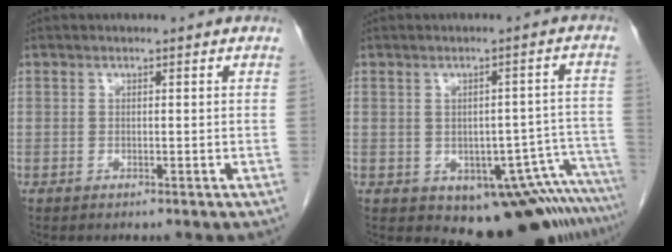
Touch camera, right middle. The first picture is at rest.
{"total": 10.5, "force": [-8.4, 2.6, 5.9], "torque": [-0.041, 0.019, -0.100]}